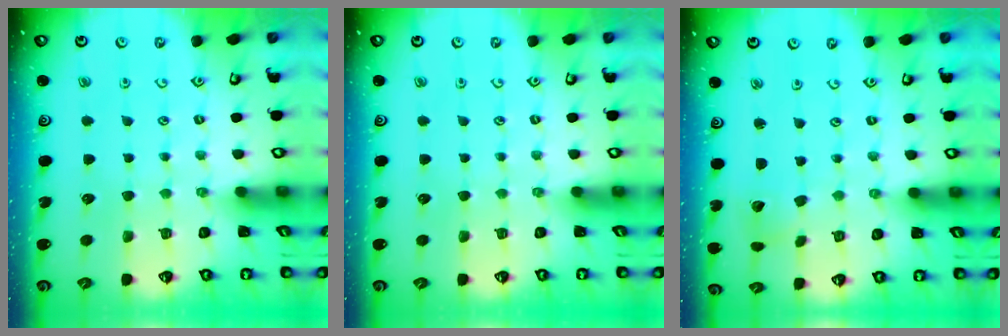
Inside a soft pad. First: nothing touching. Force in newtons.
{"total": 0.0}
{"total": 2.5, "press": 2.5, "slide": 0.3}